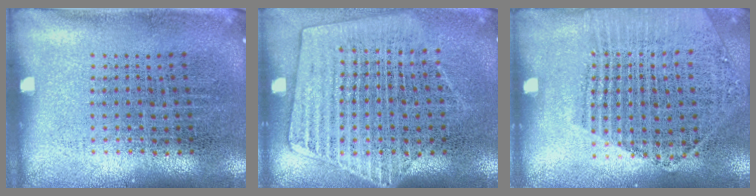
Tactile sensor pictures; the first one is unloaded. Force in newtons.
{"total": 1.6, "press": 1.5, "slide": 0.6}
{"total": 1.6, "press": 1.5, "slide": 0.4}